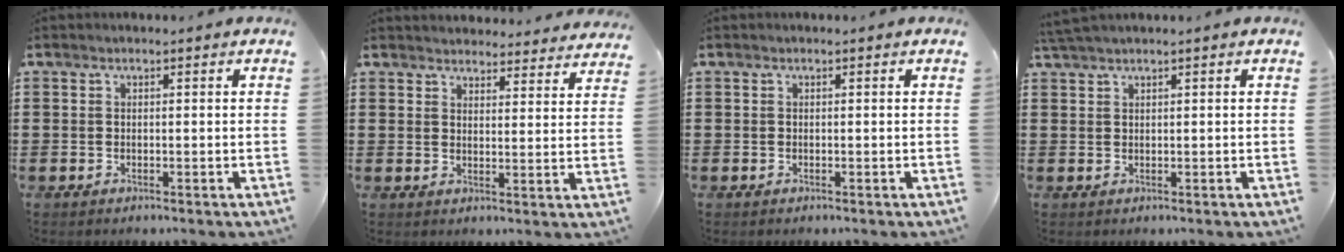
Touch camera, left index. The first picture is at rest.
{"total": 3.5, "force": [3.5, 0.1, -0.1], "torque": [-0.004, -0.024, 0.061]}
{"total": 0.0}
{"total": 1.6, "force": [1.4, -0.2, 0.8], "torque": [-0.018, -0.001, 0.028]}